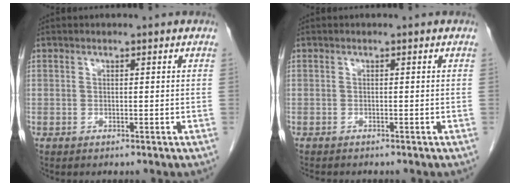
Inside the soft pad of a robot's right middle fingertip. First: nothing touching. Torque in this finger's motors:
{"motor_torque": [0.25, -0.15, -0.02, 0.01]}